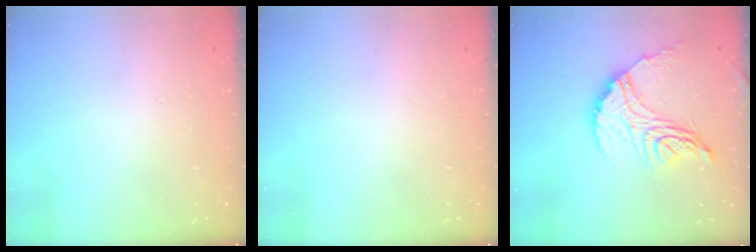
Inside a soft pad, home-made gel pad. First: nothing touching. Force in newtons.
{"total": 0.0}
{"total": 17.5, "press": 17.4, "slide": 0.9}